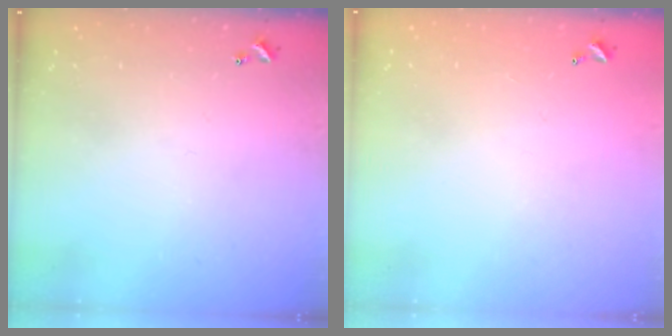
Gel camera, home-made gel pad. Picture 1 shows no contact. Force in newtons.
{"total": 3.0, "press": 3.0, "slide": 0.1}